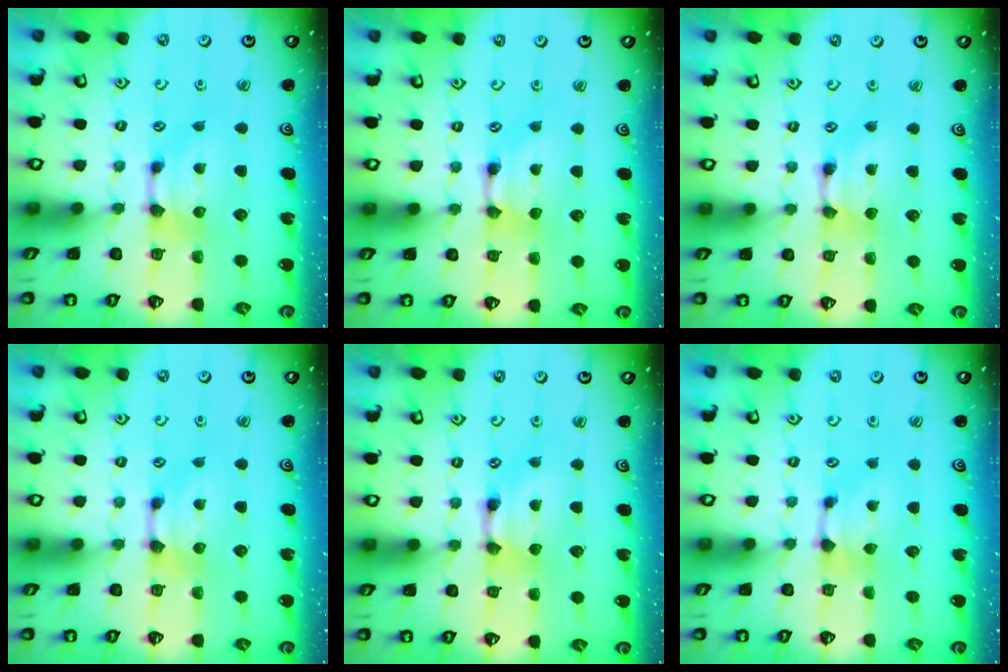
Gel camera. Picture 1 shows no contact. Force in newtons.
{"total": 1.2, "press": 1.2, "slide": 0.2}
{"total": 1.5, "press": 1.5, "slide": 0.2}
{"total": 0.0}
{"total": 1.9, "press": 1.9, "slide": 0.1}
{"total": 0.8, "press": 0.3, "slide": 0.7}